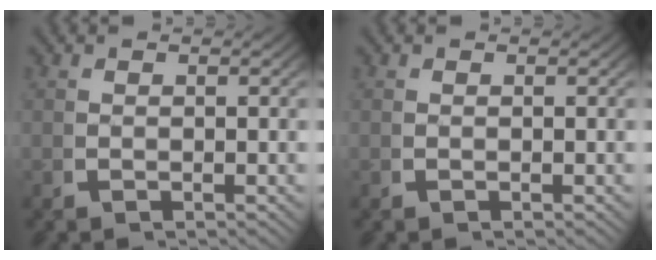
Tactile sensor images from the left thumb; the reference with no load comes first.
{"total": 0.0}